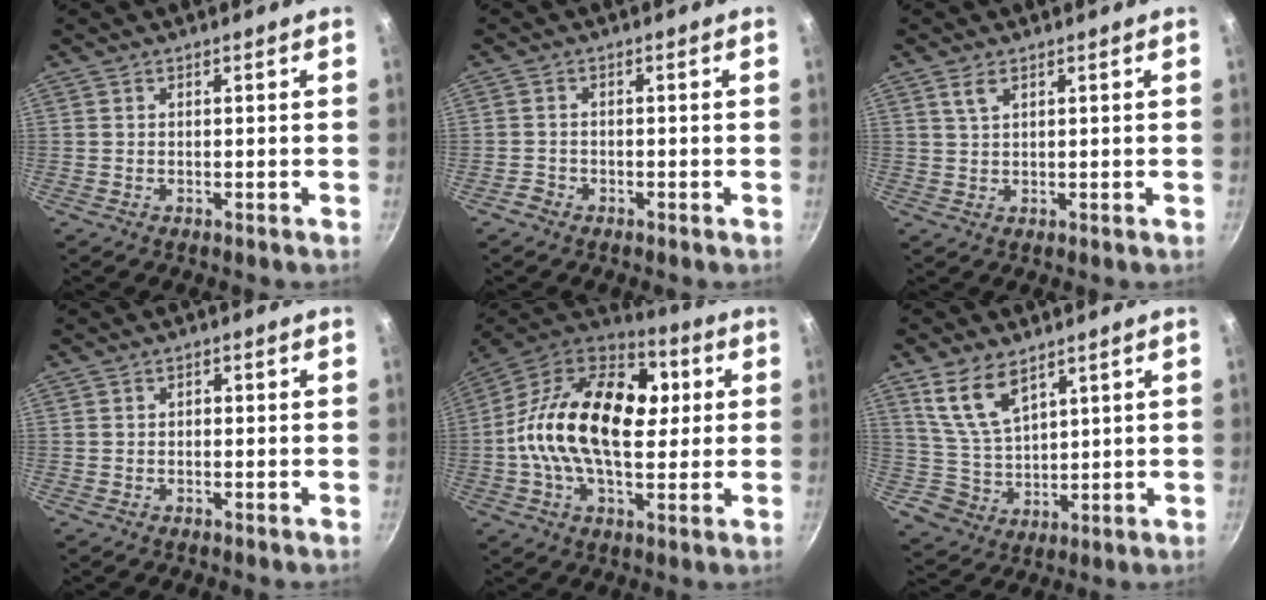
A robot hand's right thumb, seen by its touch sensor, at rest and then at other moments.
{"total": 1.8, "force": [-1.4, 1.1, 0.3], "torque": [-0.006, 0.017, -0.024]}
{"total": 2.3, "force": [1.3, 1.2, 1.5], "torque": [-0.025, -0.004, 0.029]}
{"total": 0.8, "force": [-0.2, 0.6, 0.5], "torque": [-0.007, 0.005, -0.003]}
{"total": 25.2, "force": [2.0, 15.2, 20.0], "torque": [-0.325, 0.029, 0.009]}
{"total": 9.6, "force": [5.5, 5.8, 5.3], "torque": [-0.078, -0.030, 0.123]}